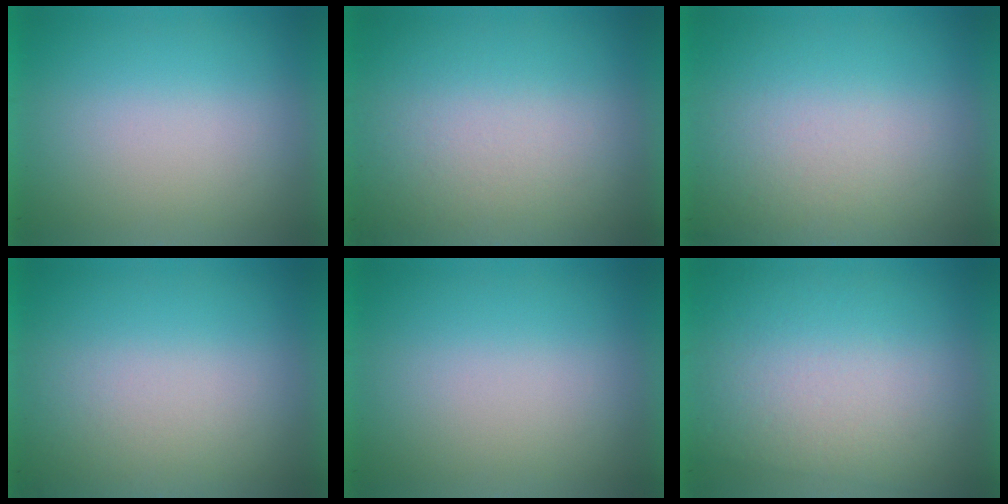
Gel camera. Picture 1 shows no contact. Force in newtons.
{"total": 3.4}
{"total": 2.5}
{"total": 2.0}
{"total": 0.0}
{"total": 2.9}